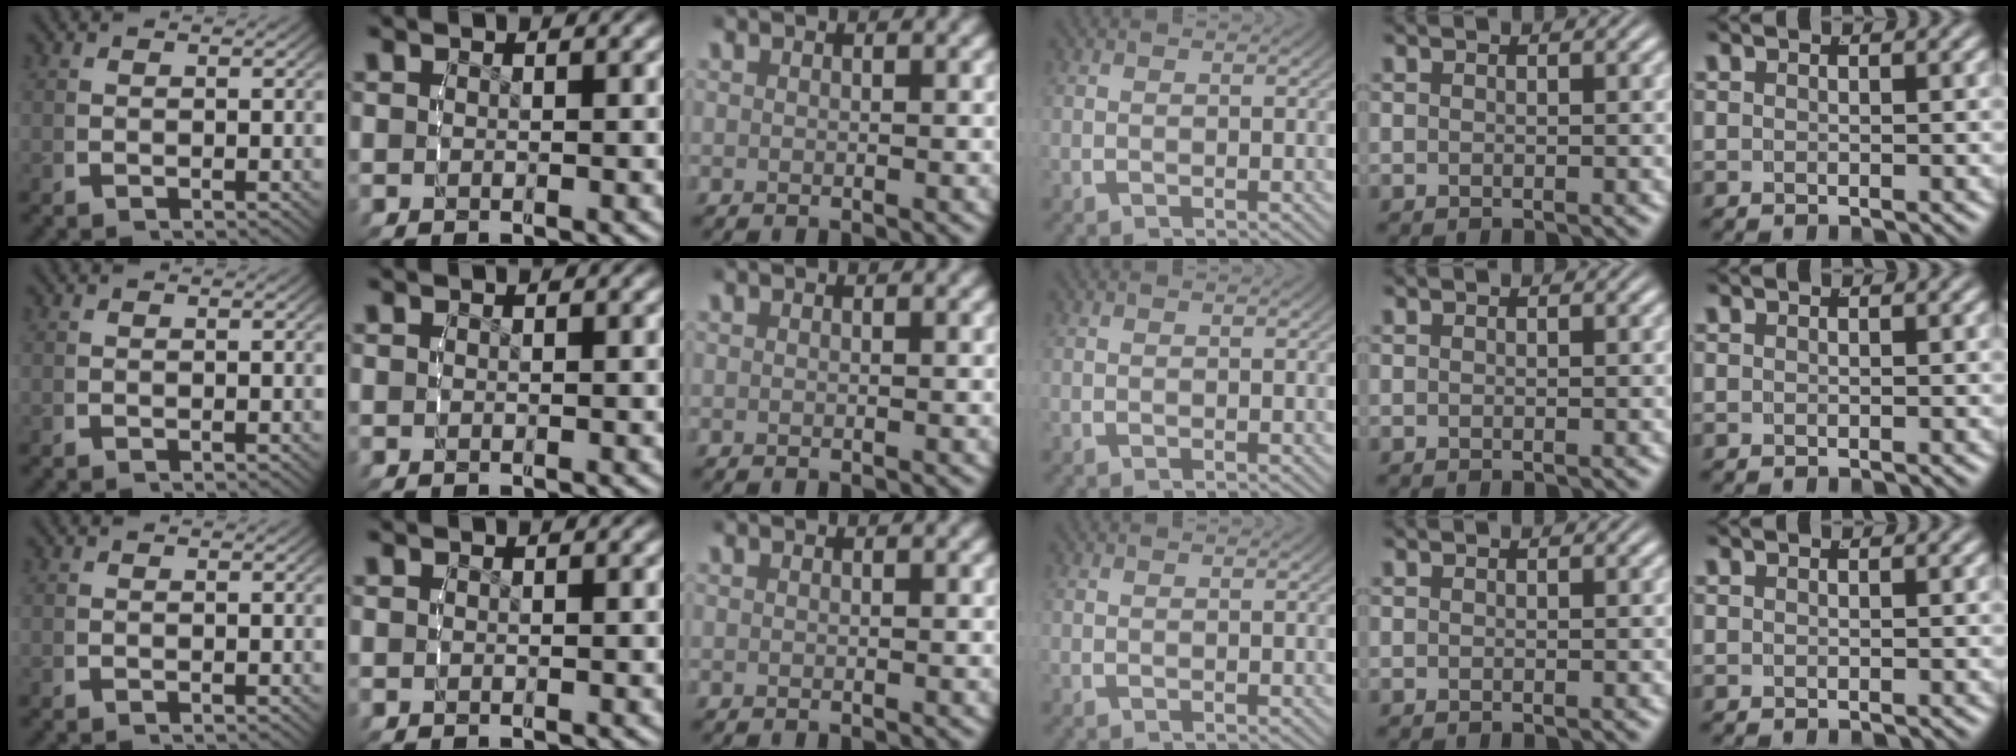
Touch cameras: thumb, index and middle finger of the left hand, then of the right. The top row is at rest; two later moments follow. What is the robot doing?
{"motion": "lift_and_place", "object": "condiment"}